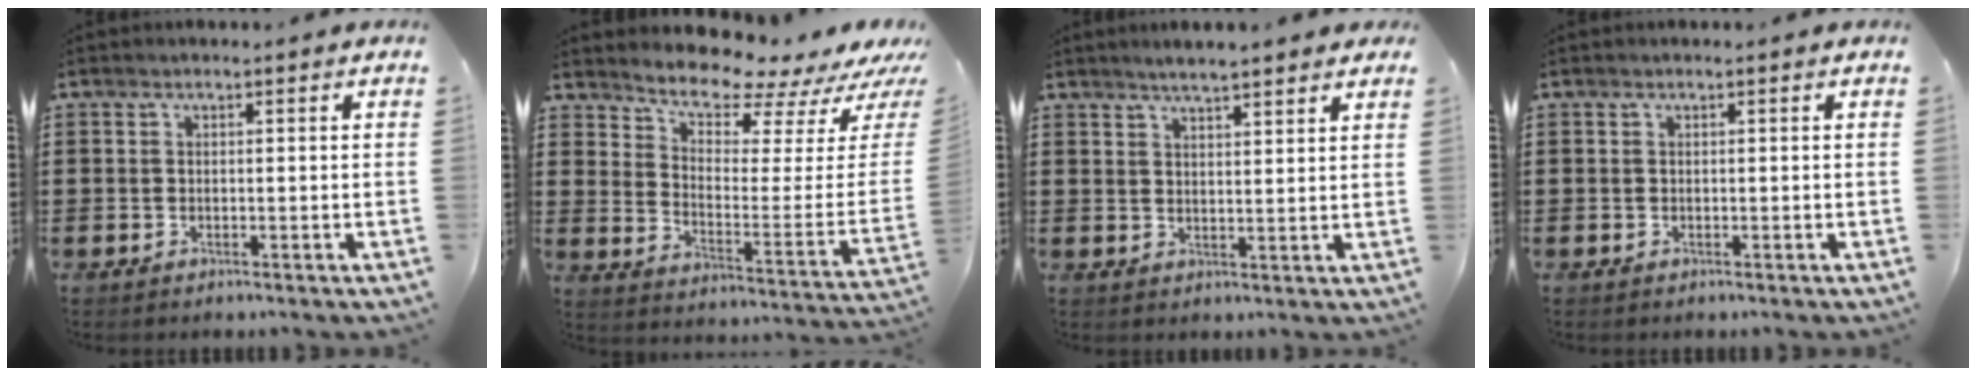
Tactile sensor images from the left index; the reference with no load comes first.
{"total": 7.7, "force": [7.3, 1.6, 2.0], "torque": [-0.057, -0.073, 0.124]}
{"total": 3.2, "force": [3.0, 0.1, 1.3], "torque": [-0.033, -0.002, 0.052]}
{"total": 0.0}